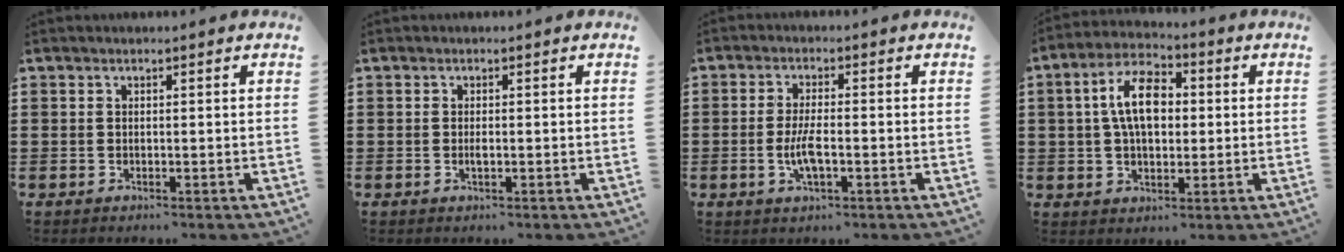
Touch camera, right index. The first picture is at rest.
{"total": 1.1, "force": [-0.2, 0.4, 1.0], "torque": [-0.028, -0.005, -0.005]}
{"total": 4.5, "force": [-1.1, 1.3, 4.2], "torque": [-0.094, -0.006, -0.026]}
{"total": 9.0, "force": [1.3, 4.8, 7.5], "torque": [-0.148, 0.015, 0.017]}